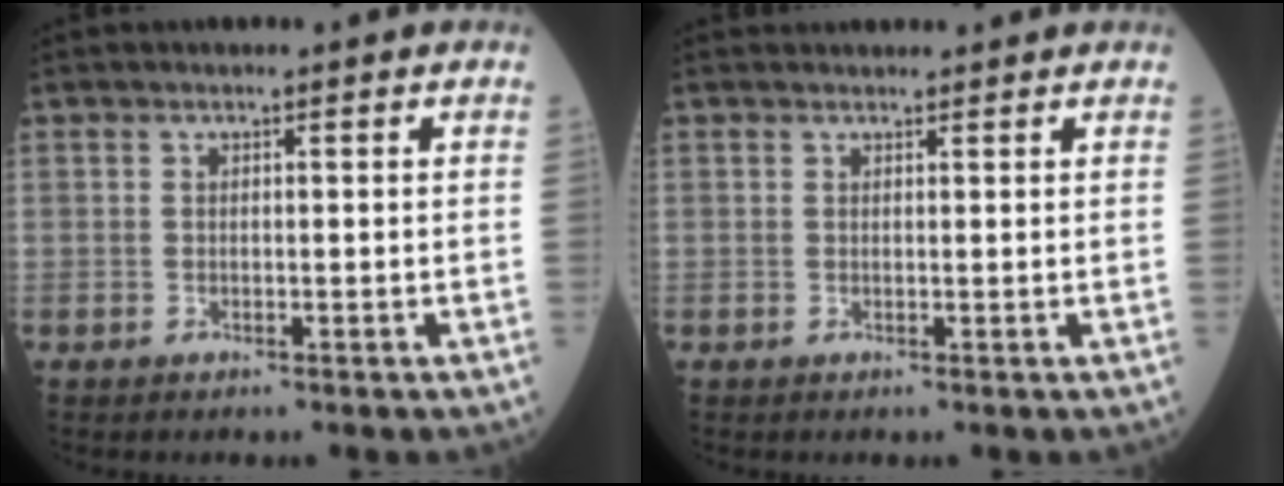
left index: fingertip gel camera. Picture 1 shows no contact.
{"total": 2.3, "force": [2.3, 0.1, 0.2], "torque": [-0.004, 0.022, 0.037]}